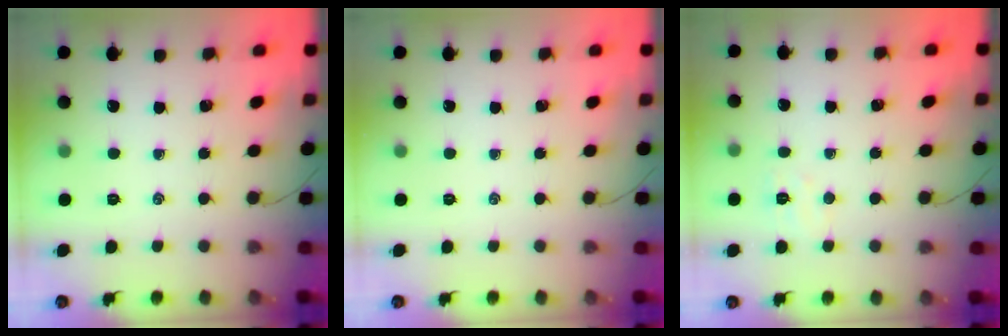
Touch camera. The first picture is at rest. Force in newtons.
{"total": 0.0}
{"total": 4.2, "press": 4.1, "slide": 1.2}